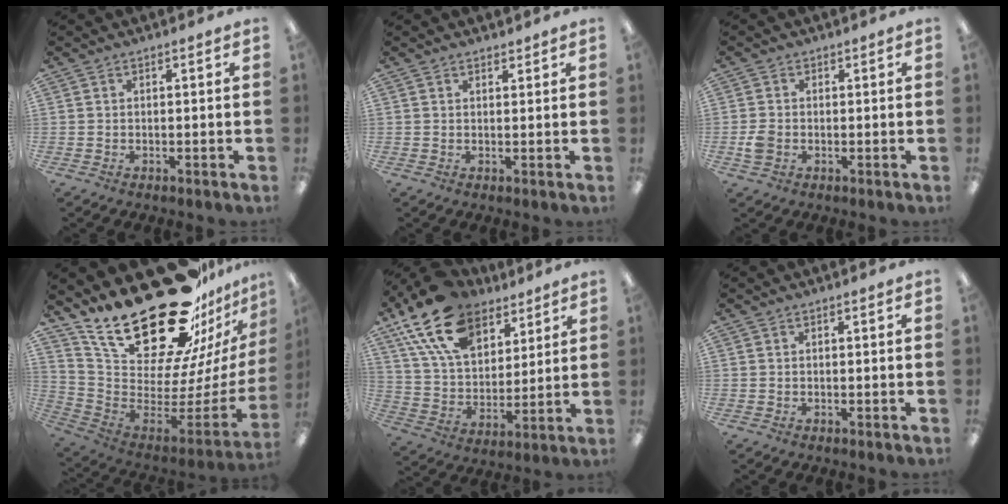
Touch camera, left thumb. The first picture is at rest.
{"total": 1.2, "force": [1.1, 0.5, 0.1], "torque": [0.007, -0.004, 0.020]}
{"total": 3.2, "force": [-0.7, 2.6, 1.6], "torque": [-0.018, 0.005, -0.013]}
{"total": 32.7, "force": [22.9, 13.7, 18.8], "torque": [-0.289, -0.177, 0.438]}
{"total": 19.0, "force": [12.6, 10.6, 9.5], "torque": [-0.192, -0.048, 0.234]}
{"total": 0.0}